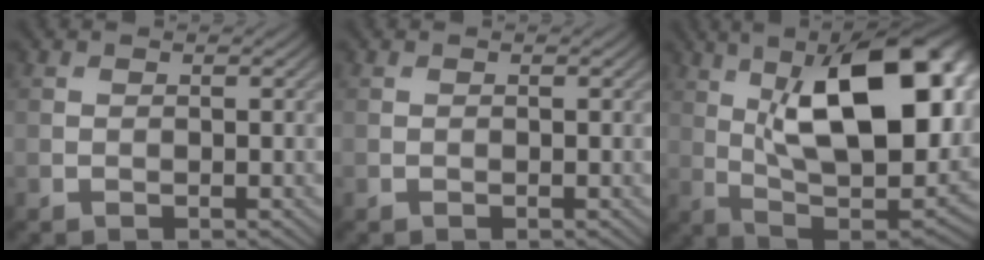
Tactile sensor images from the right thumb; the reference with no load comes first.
{"total": 0.0}
{"total": 20.7, "force": [5.6, 9.5, 17.6], "torque": [-0.261, 0.023, 0.080]}